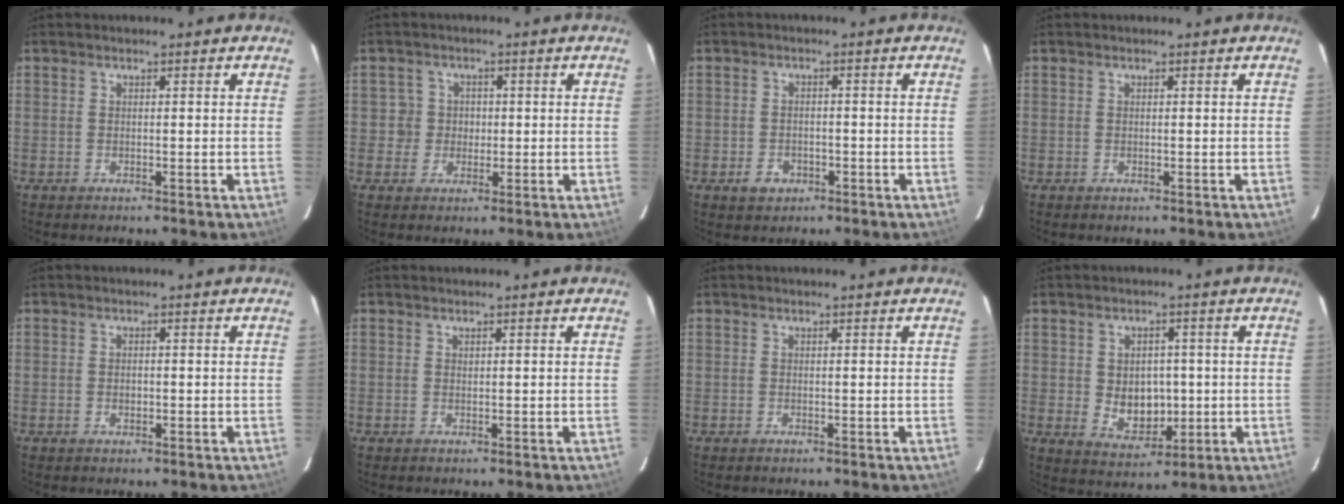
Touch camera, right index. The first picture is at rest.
{"total": 3.4, "force": [-0.2, 3.4, -0.1], "torque": [0.014, 0.020, -0.003]}
{"total": 3.3, "force": [-1.7, 2.5, 1.2], "torque": [-0.028, 0.002, -0.024]}
{"total": 0.0}
{"total": 1.1, "force": [-0.3, 0.8, 0.7], "torque": [-0.011, 0.003, -0.004]}
{"total": 0.0}
{"total": 0.0}
{"total": 7.3, "force": [-0.3, 5.7, 4.5], "torque": [-0.082, -0.001, 0.012]}